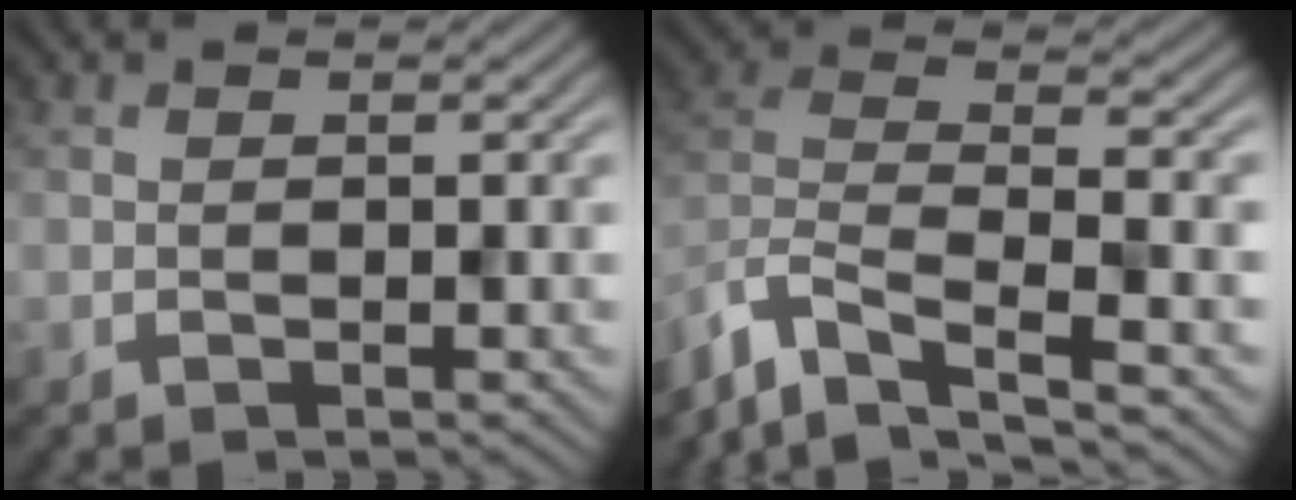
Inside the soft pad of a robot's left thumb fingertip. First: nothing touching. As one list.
[{"total": 10.4, "force": [-7.9, 3.2, 6.0], "torque": [-0.139, -0.010, -0.153]}]